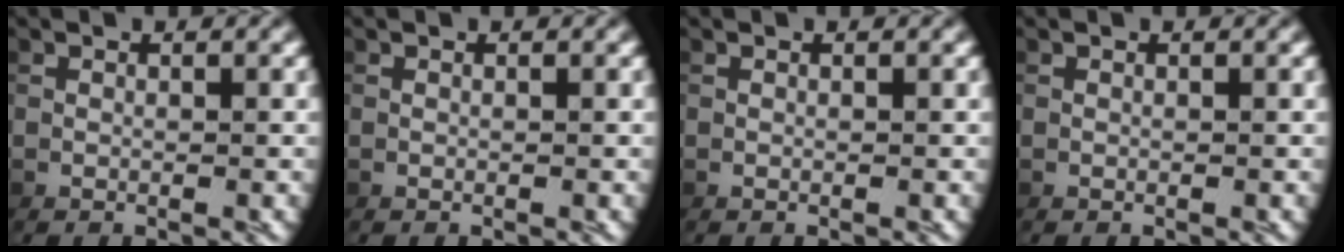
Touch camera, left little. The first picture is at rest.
{"total": 0.0}
{"total": 0.0}
{"total": 0.0}